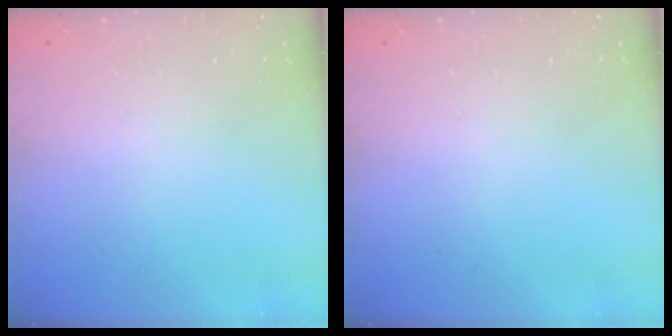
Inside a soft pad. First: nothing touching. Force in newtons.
{"total": 0.0}